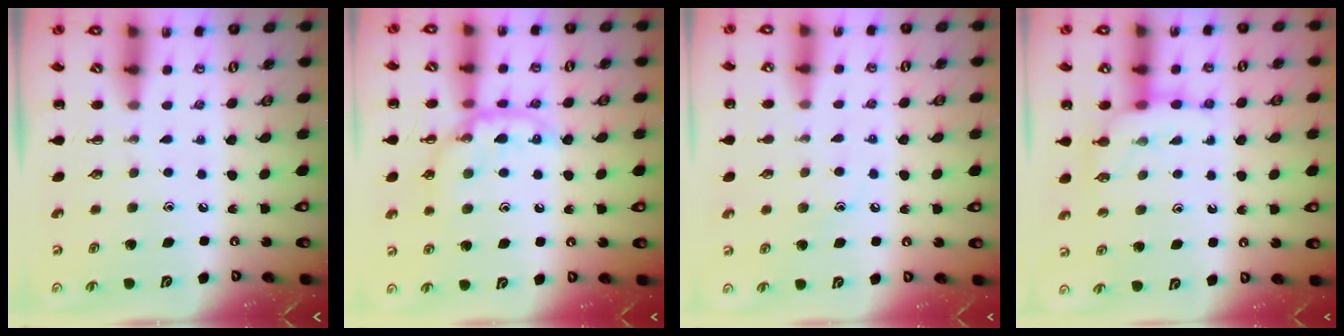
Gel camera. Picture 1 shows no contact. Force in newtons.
{"total": 12.9, "press": 12.9, "slide": 1.3}
{"total": 7.5, "press": 7.3, "slide": 1.8}
{"total": 9.7, "press": 9.7, "slide": 0.8}